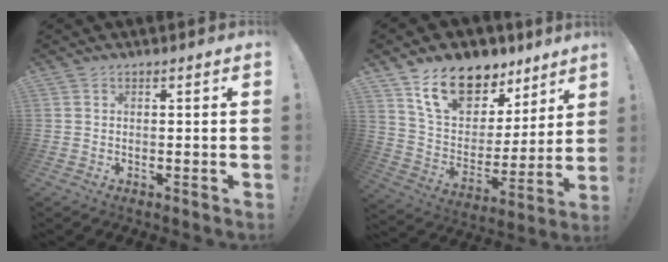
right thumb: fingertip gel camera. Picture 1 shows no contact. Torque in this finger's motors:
{"motor_torque": [-0.13, 2.78, 0.64, 0.45, 0.11]}